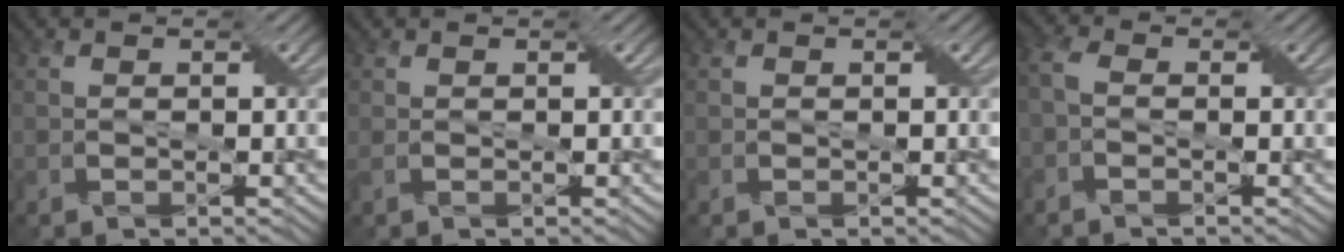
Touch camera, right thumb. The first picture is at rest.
{"total": 2.2, "force": [-0.3, 1.4, 1.7], "torque": [-0.045, -0.006, -0.011]}
{"total": 0.0}
{"total": 2.7, "force": [-0.8, 1.4, 2.1], "torque": [-0.056, 0.009, -0.023]}